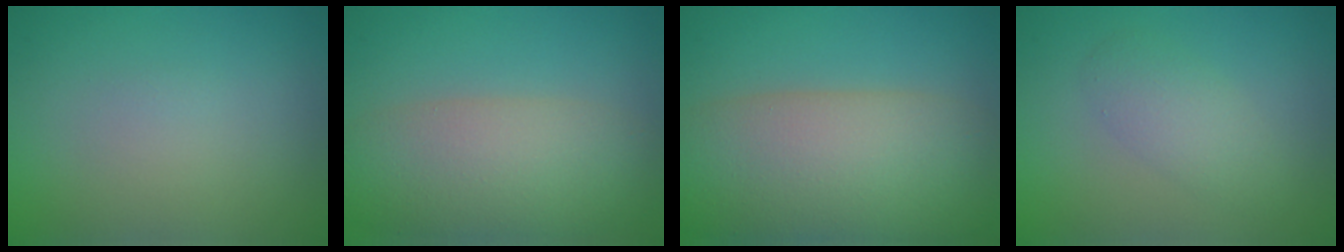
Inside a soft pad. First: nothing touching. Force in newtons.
{"total": 7.7, "press": 7.6, "slide": 0.3}
{"total": 11.7, "press": 11.7, "slide": 0.7}
{"total": 2.6, "press": 2.6, "slide": 0.2}